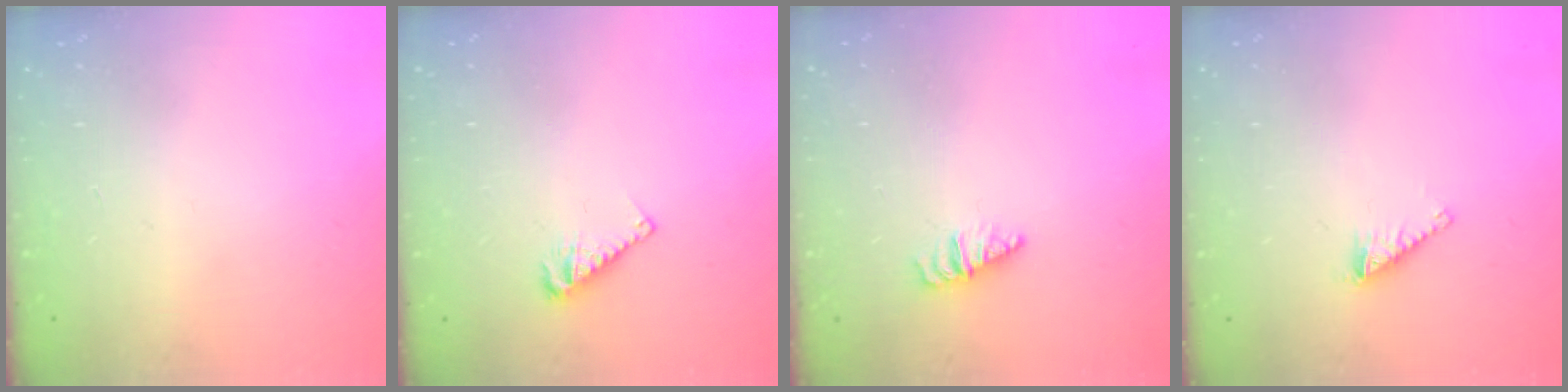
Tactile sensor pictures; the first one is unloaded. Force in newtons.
{"total": 5.4, "press": 5.4, "slide": 0.5}
{"total": 1.1, "press": 1.1, "slide": 0.2}
{"total": 1.6, "press": 1.6, "slide": 0.2}